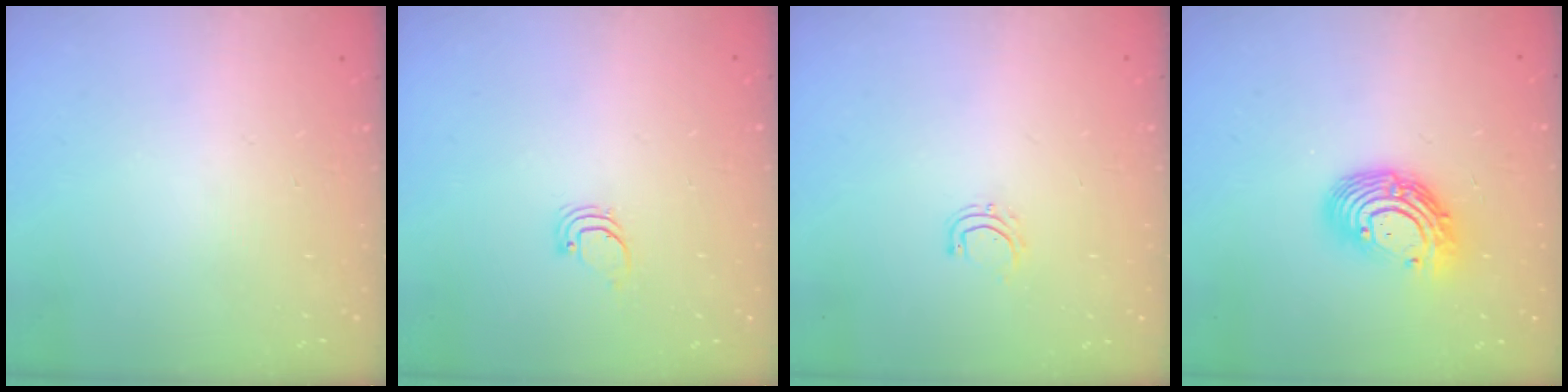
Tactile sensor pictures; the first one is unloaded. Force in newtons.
{"total": 0.9, "press": 0.9, "slide": 0.1}
{"total": 4.8, "press": 4.7, "slide": 0.7}
{"total": 11.9, "press": 11.8, "slide": 1.3}